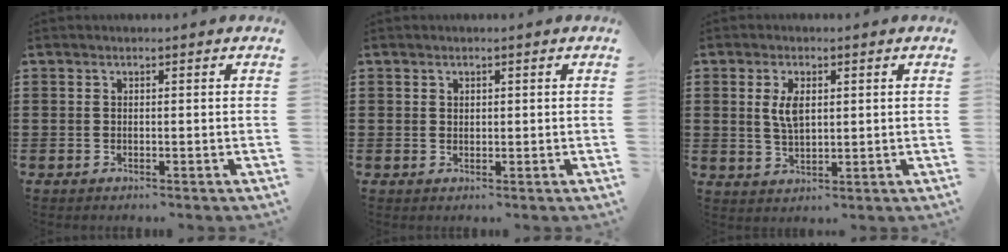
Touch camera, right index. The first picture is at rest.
{"total": 0.9, "force": [0.6, 0.7, 0.2], "torque": [-0.006, 0.003, 0.011]}
{"total": 4.4, "force": [1.0, 2.1, 3.7], "torque": [-0.079, 0.008, 0.017]}